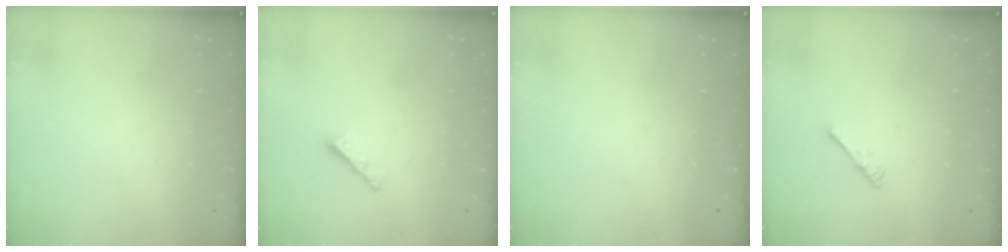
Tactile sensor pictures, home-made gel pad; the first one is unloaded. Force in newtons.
{"total": 3.4, "press": 3.4, "slide": 0.1}
{"total": 0.0}
{"total": 2.7, "press": 2.6, "slide": 0.5}